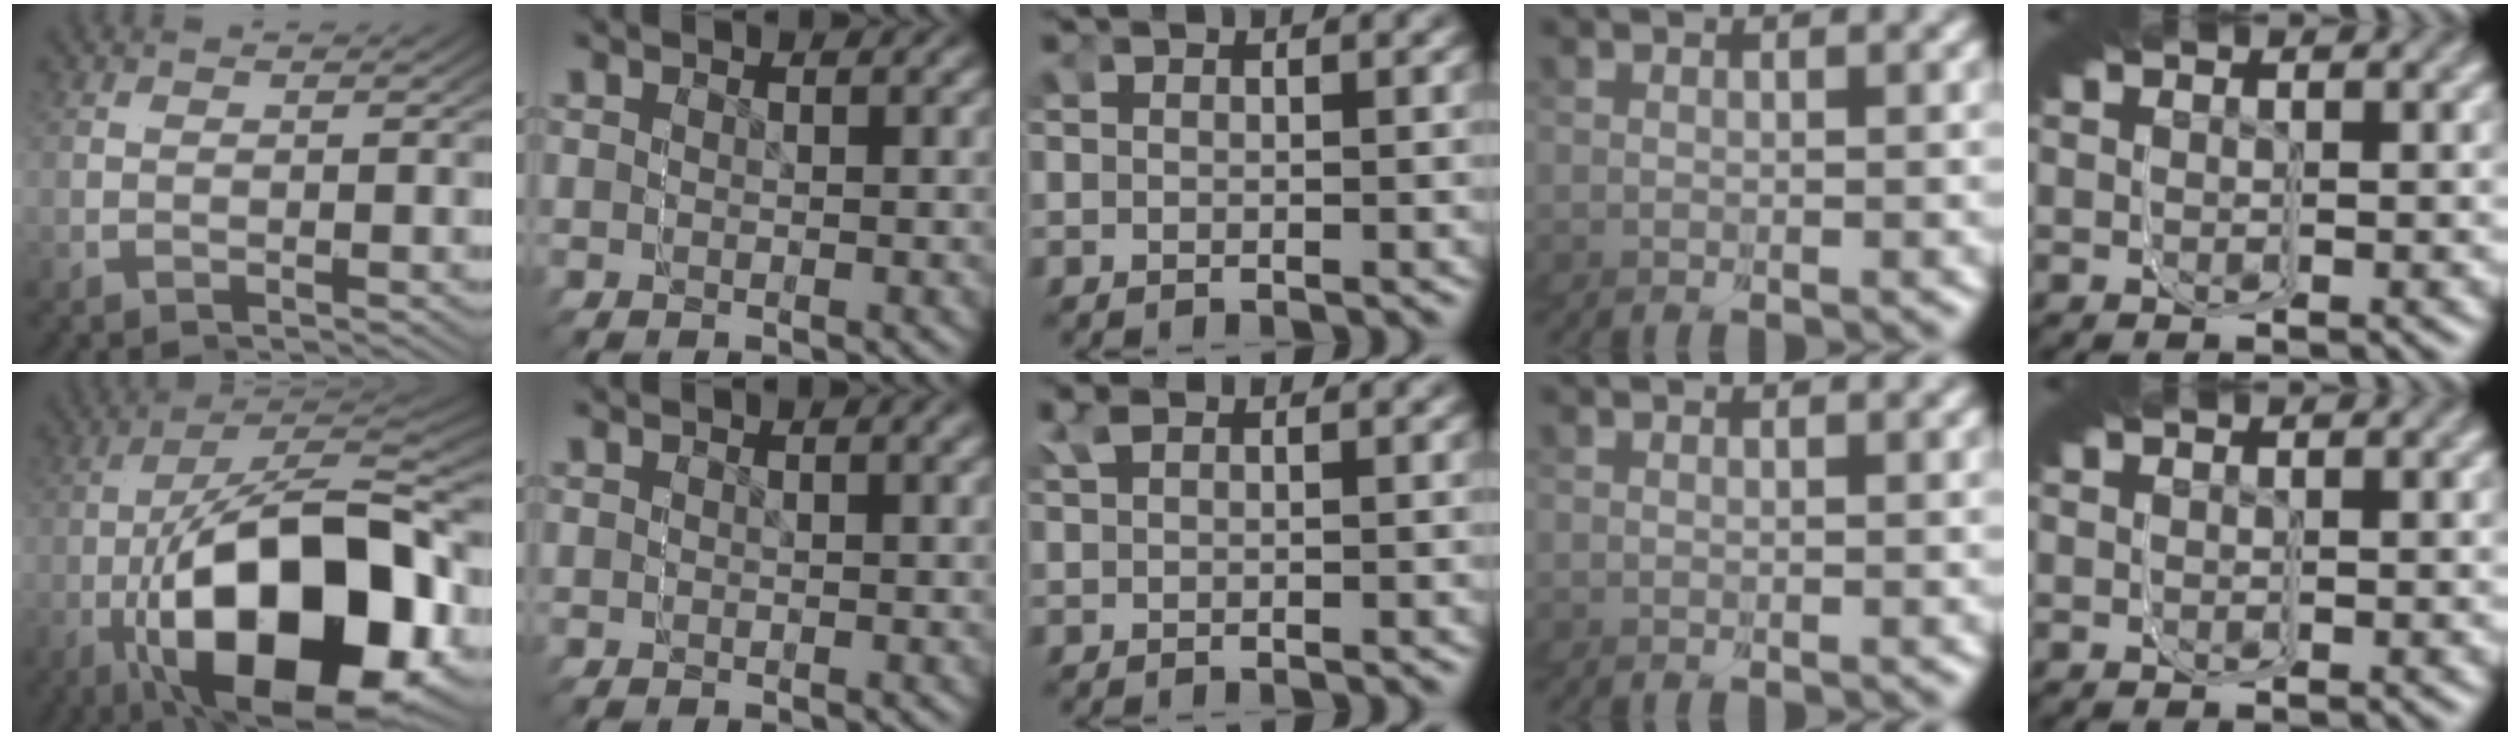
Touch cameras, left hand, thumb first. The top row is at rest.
{"thumb": {"total": 20.4, "force": [-5.4, 10.0, 17.0], "torque": [-0.299, -0.044, -0.064]}, "middle": {"total": 0.9, "force": [0.7, 0.4, 0.4], "torque": [-0.016, 0.003, 0.017]}}